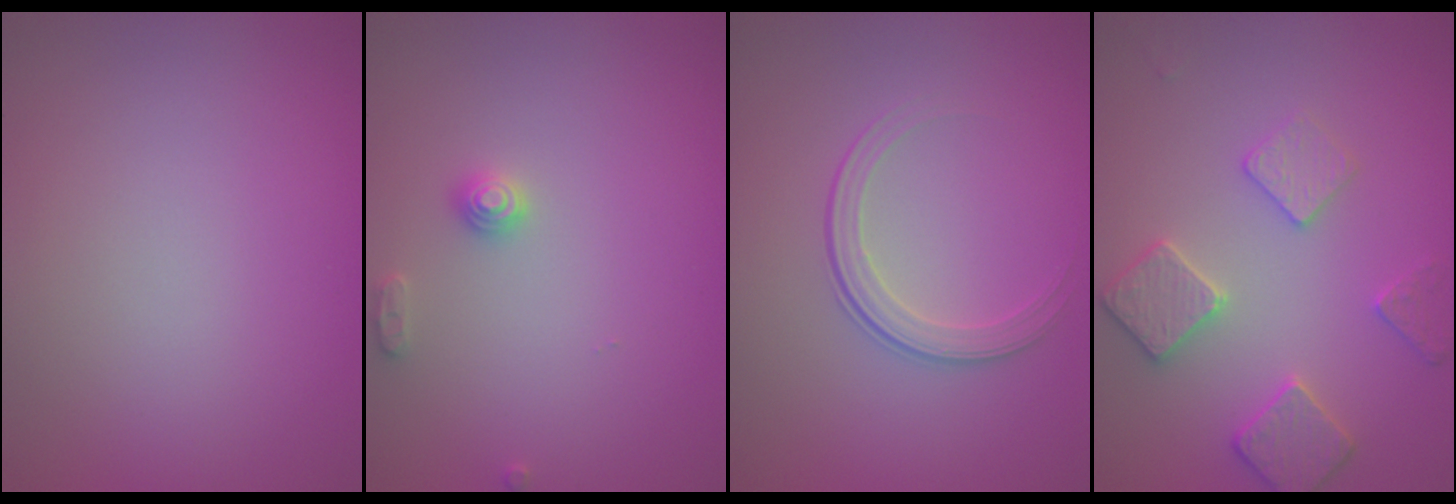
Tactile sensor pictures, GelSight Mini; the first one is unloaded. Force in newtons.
{"total": 1.4, "press": 1.4, "slide": 0.1}
{"total": 2.1, "press": 1.5, "slide": 1.5}
{"total": 3.3, "press": 3.2, "slide": 0.6}